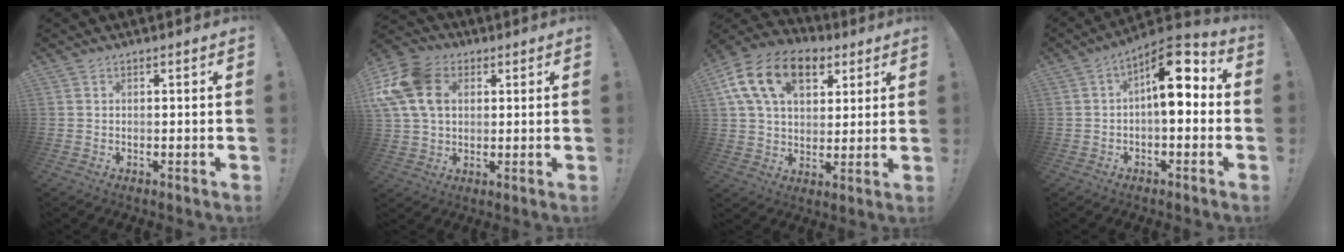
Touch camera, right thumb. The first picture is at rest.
{"total": 18.4, "force": [5.6, 13.1, 11.7], "torque": [-0.240, -0.011, 0.106]}
{"total": 18.6, "force": [7.8, 12.1, 11.8], "torque": [-0.188, -0.022, 0.144]}
{"total": 12.7, "force": [2.6, 5.5, 11.2], "torque": [-0.152, -0.008, 0.040]}